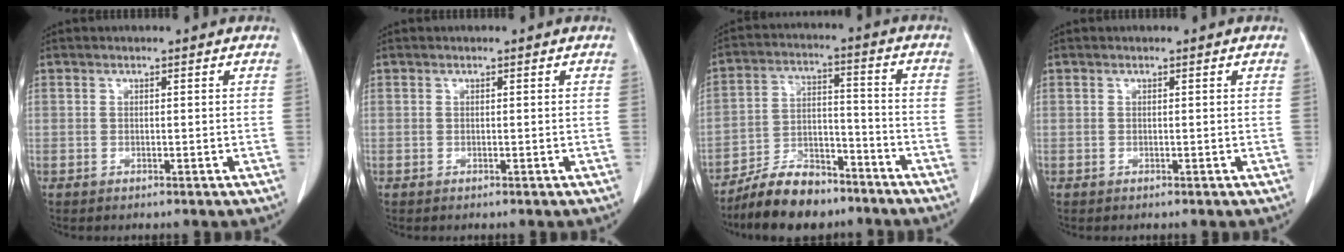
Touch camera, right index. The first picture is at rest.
{"total": 0.0}
{"total": 10.9, "force": [-9.1, 4.0, 4.5], "torque": [-0.081, 0.010, -0.161]}
{"total": 0.0}